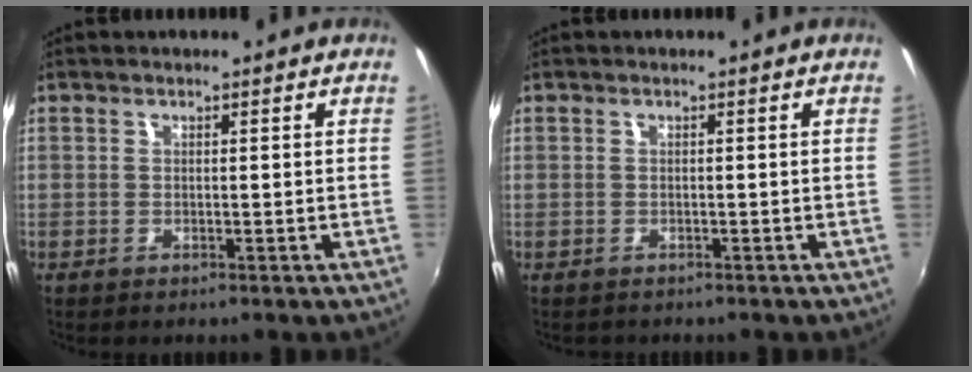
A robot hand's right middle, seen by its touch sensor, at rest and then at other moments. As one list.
[{"total": 0.9, "force": [-0.7, 0.6, -0.1], "torque": [-0.002, 0.001, -0.010]}]